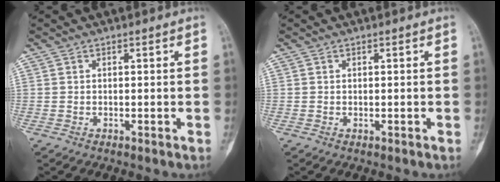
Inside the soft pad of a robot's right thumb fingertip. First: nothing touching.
{"total": 0.0}